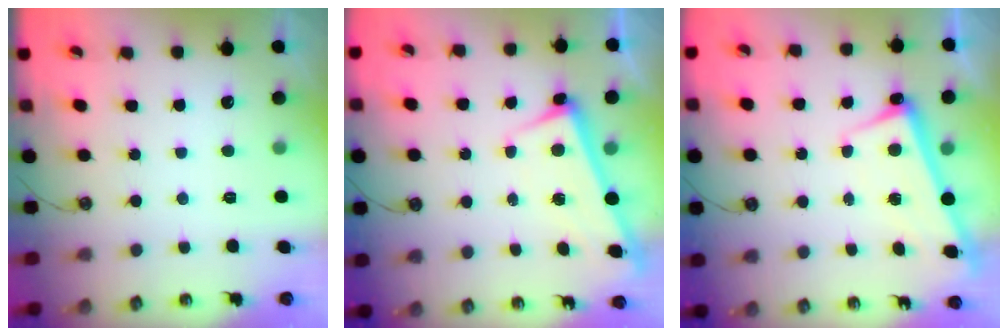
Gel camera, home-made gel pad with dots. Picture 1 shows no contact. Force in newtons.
{"total": 2.7, "press": 2.7, "slide": 0.4}
{"total": 2.3, "press": 2.3, "slide": 0.5}